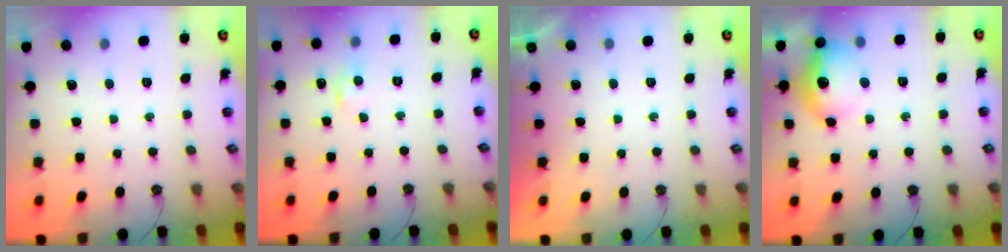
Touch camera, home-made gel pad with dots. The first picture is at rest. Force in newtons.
{"total": 5.4, "press": 5.4, "slide": 0.8}
{"total": 0.0}
{"total": 14.9, "press": 14.8, "slide": 1.1}